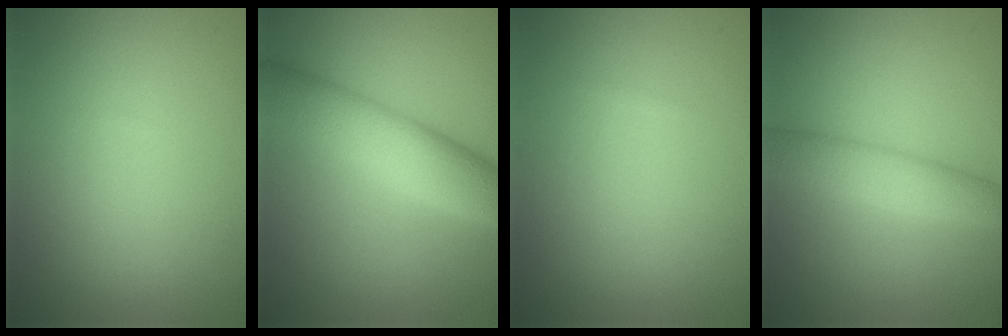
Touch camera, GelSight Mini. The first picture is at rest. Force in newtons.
{"total": 7.5, "press": 7.5, "slide": 0.2}
{"total": 0.0}
{"total": 3.9, "press": 3.9, "slide": 0.1}